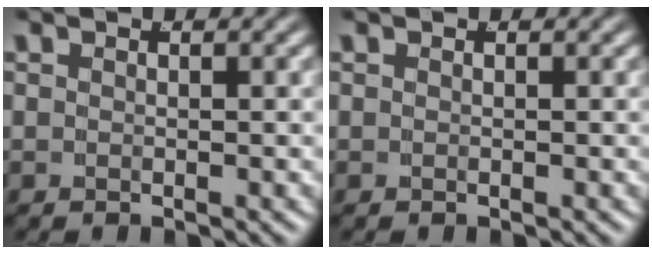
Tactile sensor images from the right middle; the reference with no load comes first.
{"total": 0.0}